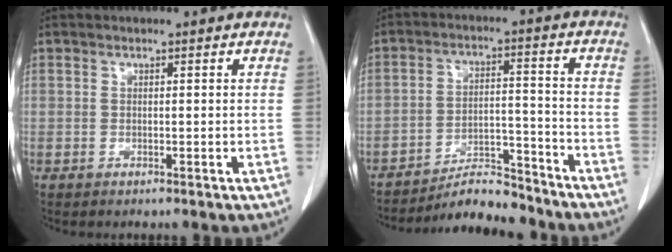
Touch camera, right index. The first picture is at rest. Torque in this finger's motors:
{"motor_torque": [0.02, 0.03, 0.07, 0.00]}